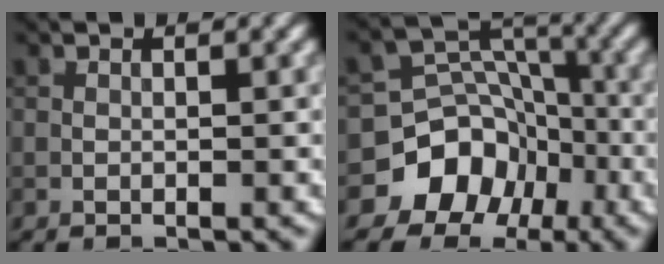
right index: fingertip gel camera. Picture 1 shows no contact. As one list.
[{"total": 8.3, "force": [-4.5, 6.8, 1.7], "torque": [-0.009, 0.011, -0.098]}]